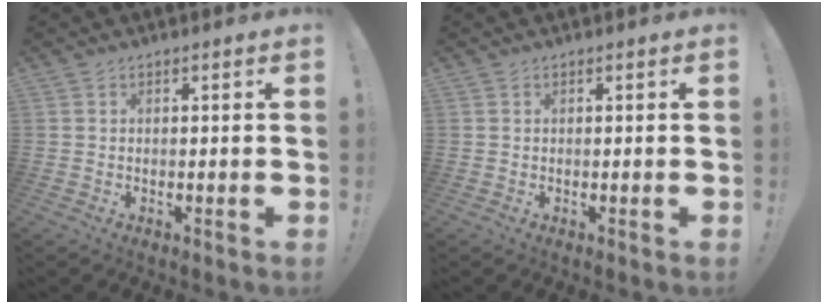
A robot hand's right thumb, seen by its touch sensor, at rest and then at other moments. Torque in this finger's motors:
{"motor_torque": [-0.01, 0.01, -0.01, 0.00, 0.00]}